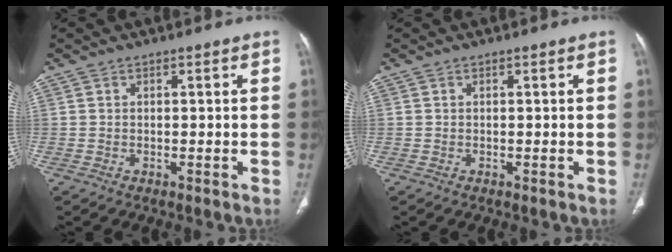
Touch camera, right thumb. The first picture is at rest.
{"total": 0.0}